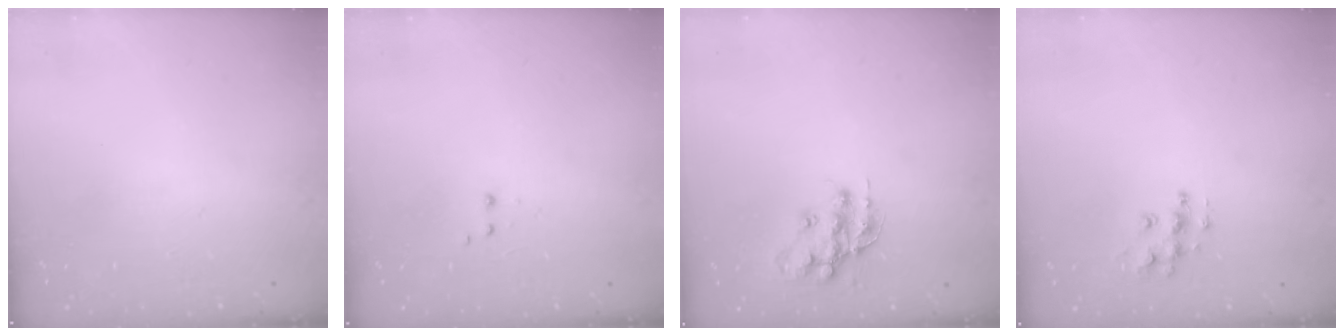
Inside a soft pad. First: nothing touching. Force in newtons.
{"total": 1.9, "press": 1.8, "slide": 0.5}
{"total": 14.0, "press": 14.0, "slide": 0.7}
{"total": 8.6, "press": 8.6, "slide": 0.3}